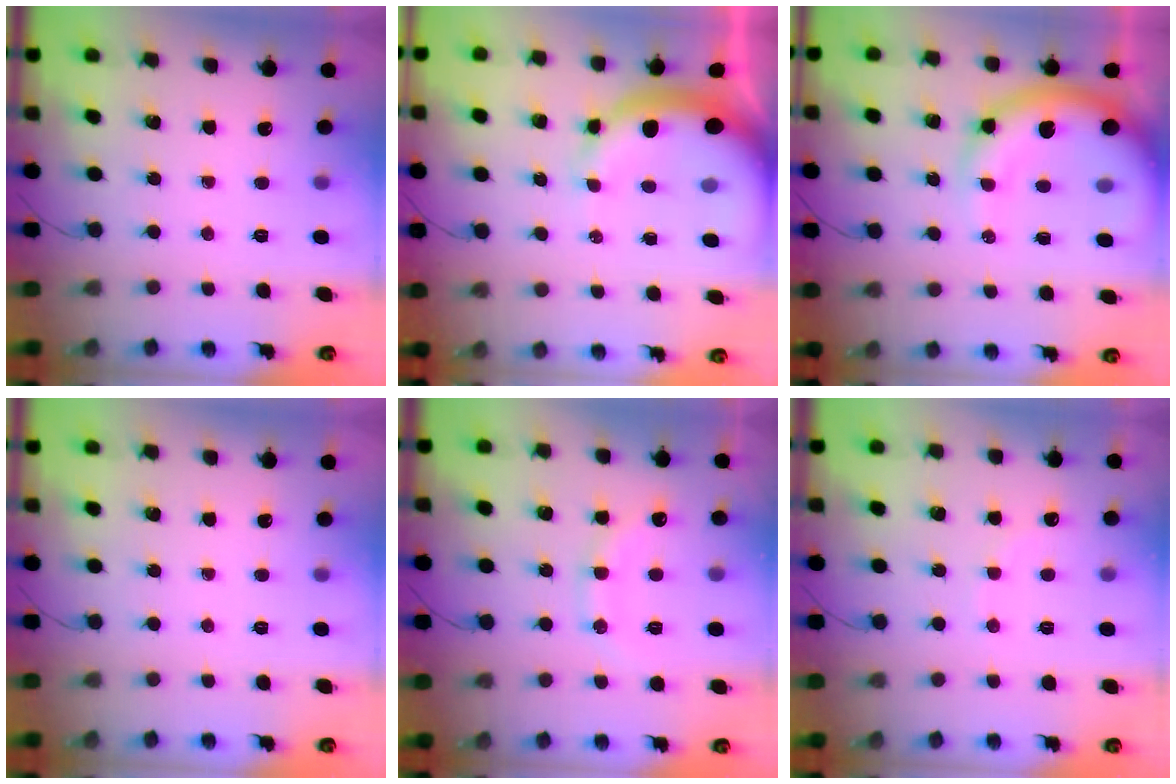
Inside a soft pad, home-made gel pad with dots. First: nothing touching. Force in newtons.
{"total": 13.1, "press": 12.8, "slide": 2.3}
{"total": 14.4, "press": 14.1, "slide": 3.1}
{"total": 0.0}
{"total": 12.6, "press": 12.6, "slide": 0.8}
{"total": 5.9, "press": 5.7, "slide": 1.4}